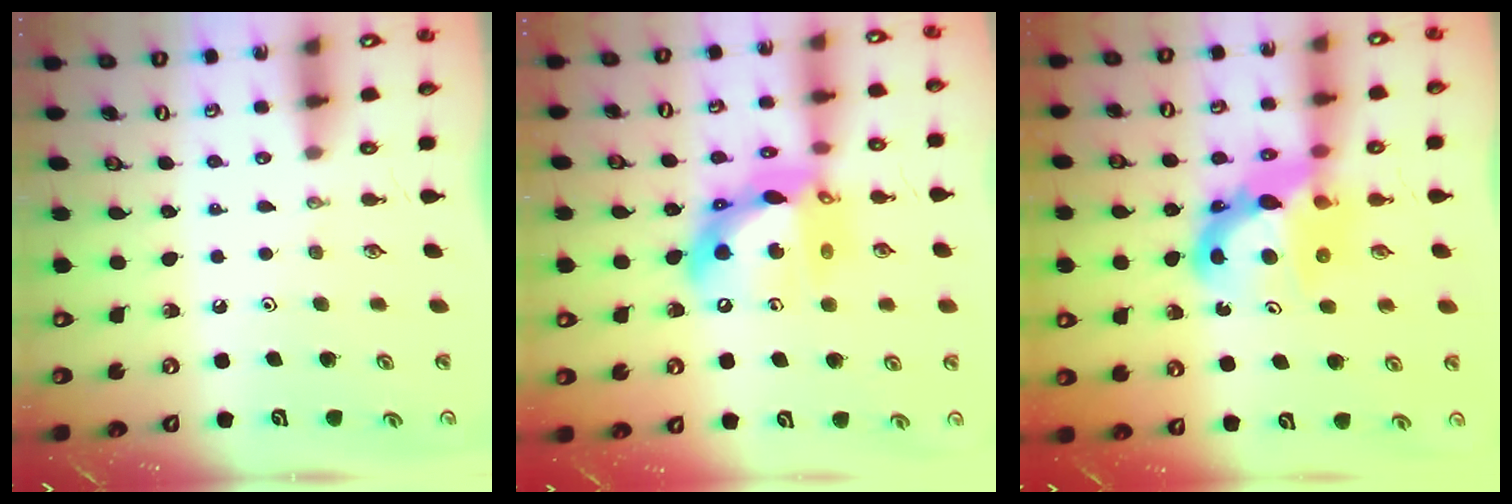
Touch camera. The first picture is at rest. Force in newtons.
{"total": 17.1, "press": 17.0, "slide": 2.1}
{"total": 10.7, "press": 10.7, "slide": 0.4}